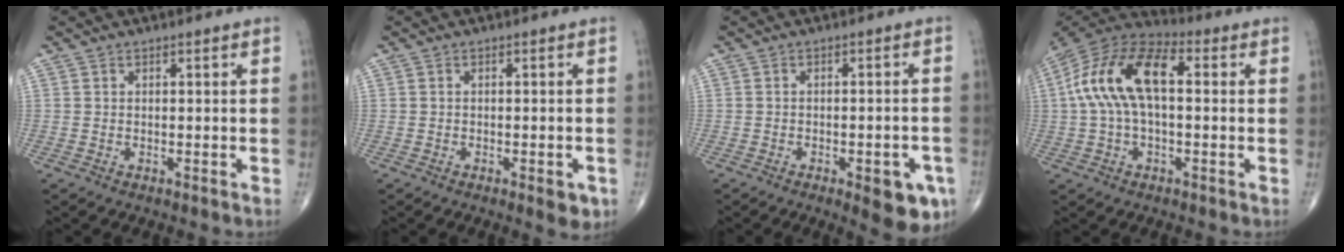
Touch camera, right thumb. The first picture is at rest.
{"total": 3.3, "force": [-1.4, 1.3, 2.7], "torque": [-0.025, -0.002, -0.015]}
{"total": 8.6, "force": [-3.8, 3.1, 7.1], "torque": [-0.067, 0.008, -0.042]}
{"total": 16.1, "force": [1.8, 8.4, 13.7], "torque": [-0.267, 0.041, 0.023]}